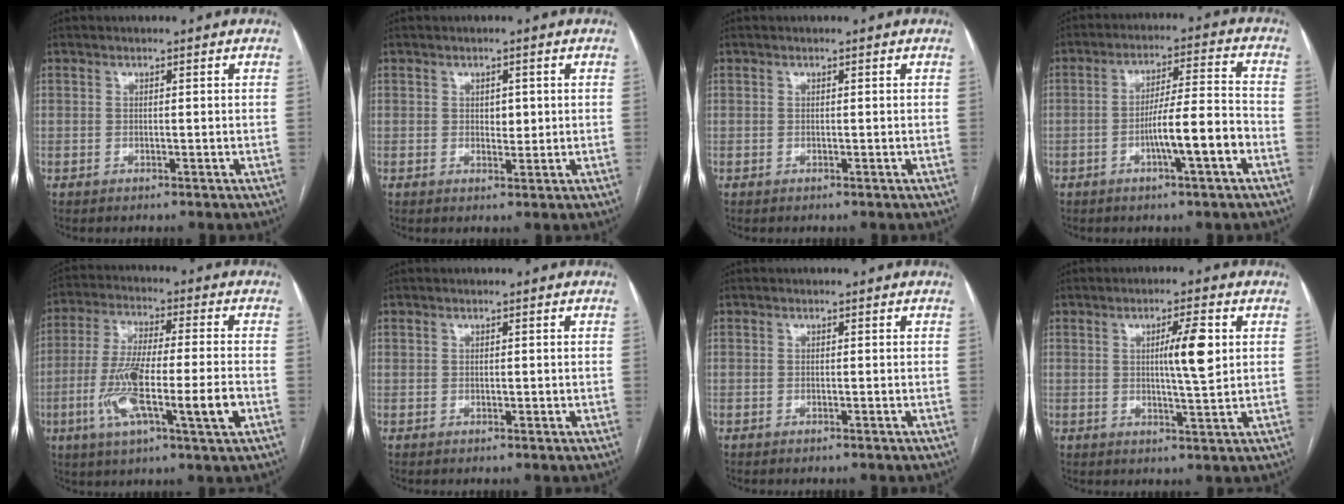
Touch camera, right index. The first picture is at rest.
{"total": 2.1, "force": [0.4, 1.3, 1.5], "torque": [-0.018, -0.001, 0.005]}
{"total": 0.0}
{"total": 9.2, "force": [-3.5, 0.4, 8.5], "torque": [-0.143, 0.011, -0.057]}
{"total": 14.7, "force": [-4.1, 1.6, 14.0], "torque": [-0.262, -0.007, -0.072]}
{"total": 0.7, "force": [0.2, 0.5, 0.4], "torque": [-0.006, 0.002, 0.005]}
{"total": 0.0}
{"total": 6.1, "force": [1.3, 0.4, 6.0], "torque": [-0.098, 0.001, 0.020]}